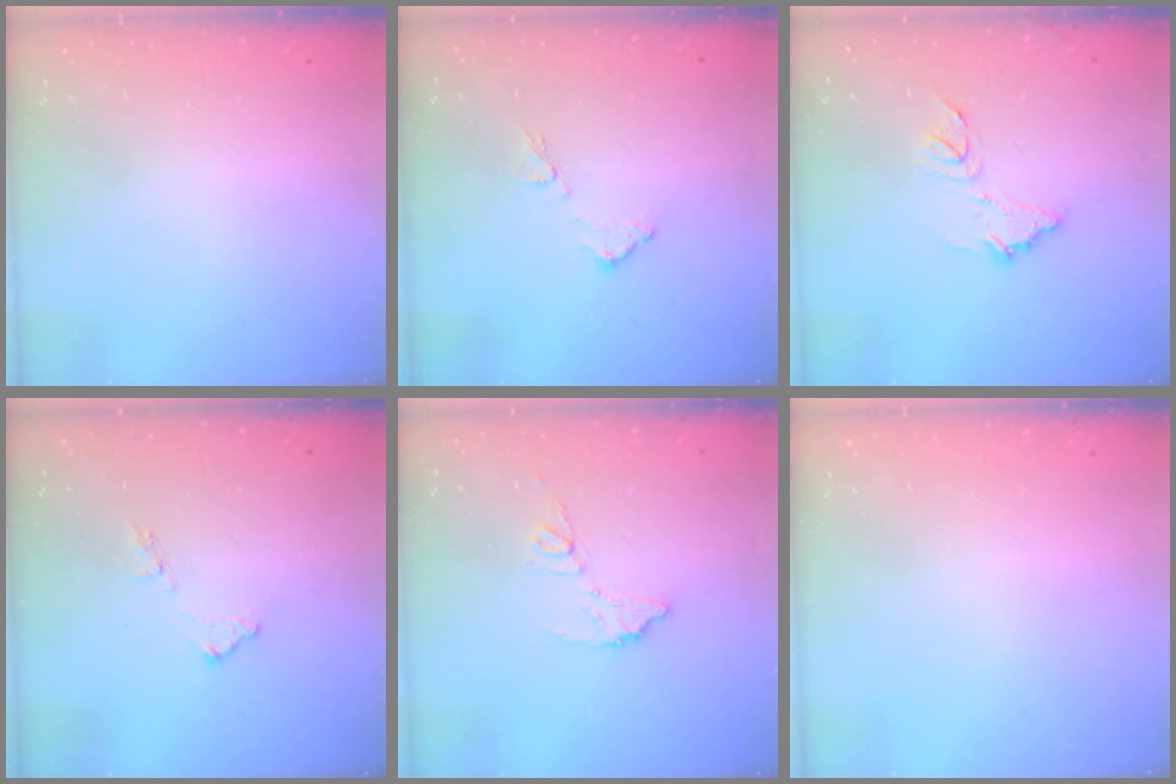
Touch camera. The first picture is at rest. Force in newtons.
{"total": 10.0, "press": 10.0, "slide": 0.4}
{"total": 10.1, "press": 10.1, "slide": 0.7}
{"total": 9.3, "press": 9.3, "slide": 0.5}
{"total": 8.6, "press": 8.6, "slide": 0.2}
{"total": 0.0}